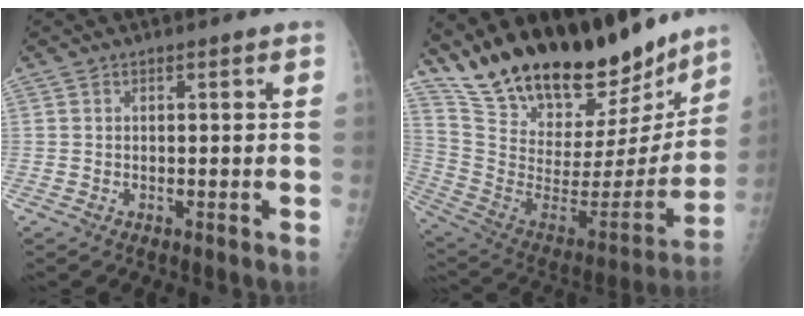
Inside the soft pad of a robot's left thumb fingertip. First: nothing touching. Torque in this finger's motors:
{"motor_torque": [1.90, 1.85, 1.39, -1.38, 0.13]}